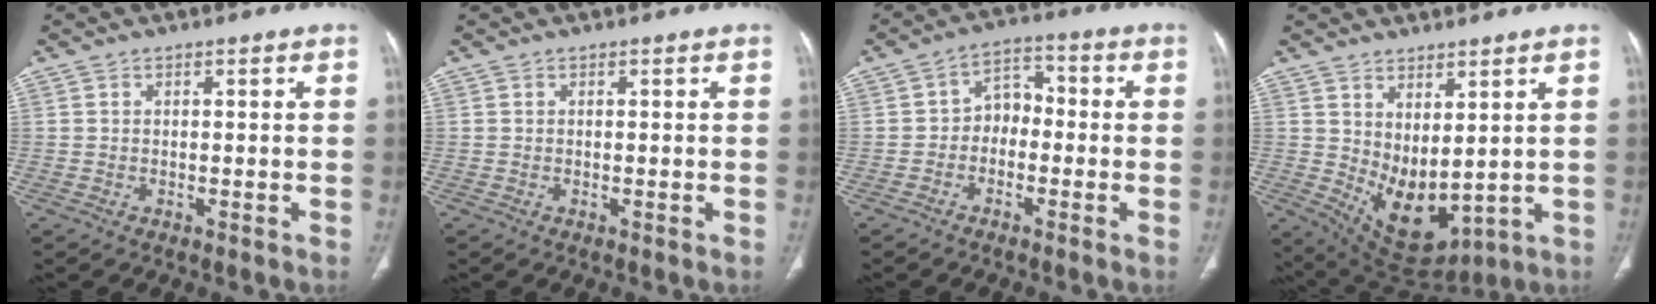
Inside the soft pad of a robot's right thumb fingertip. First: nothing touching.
{"total": 0.0}
{"total": 5.8, "force": [-1.2, 4.5, 3.6], "torque": [-0.030, 0.033, -0.037]}
{"total": 10.5, "force": [1.9, 5.7, 8.6], "torque": [-0.130, -0.031, 0.065]}